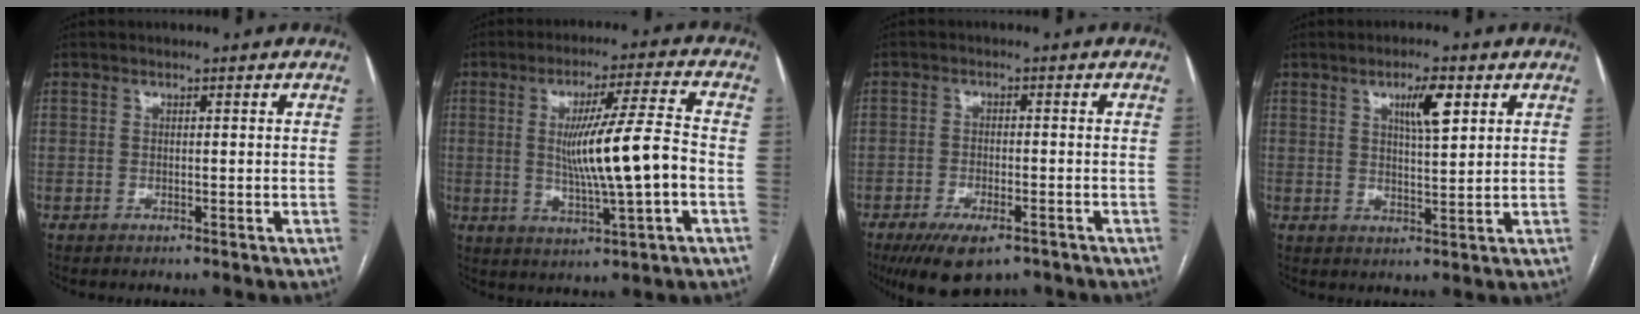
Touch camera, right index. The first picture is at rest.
{"total": 12.2, "force": [-0.8, -0.2, 12.2], "torque": [-0.211, -0.003, -0.013]}
{"total": 8.2, "force": [-5.7, 3.0, 5.1], "torque": [-0.084, -0.011, -0.090]}
{"total": 5.4, "force": [2.6, 0.9, 4.7], "torque": [-0.080, 0.001, 0.043]}